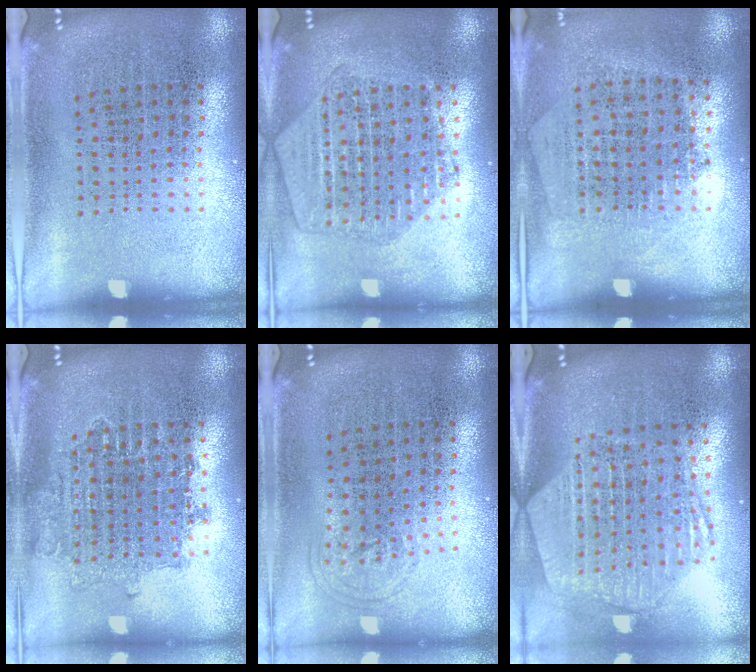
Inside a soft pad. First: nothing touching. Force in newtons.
{"total": 2.0, "press": 1.8, "slide": 0.8}
{"total": 1.2, "press": 1.0, "slide": 0.6}
{"total": 1.6, "press": 1.4, "slide": 0.7}
{"total": 0.8, "press": 0.6, "slide": 0.5}
{"total": 2.6, "press": 2.1, "slide": 1.5}